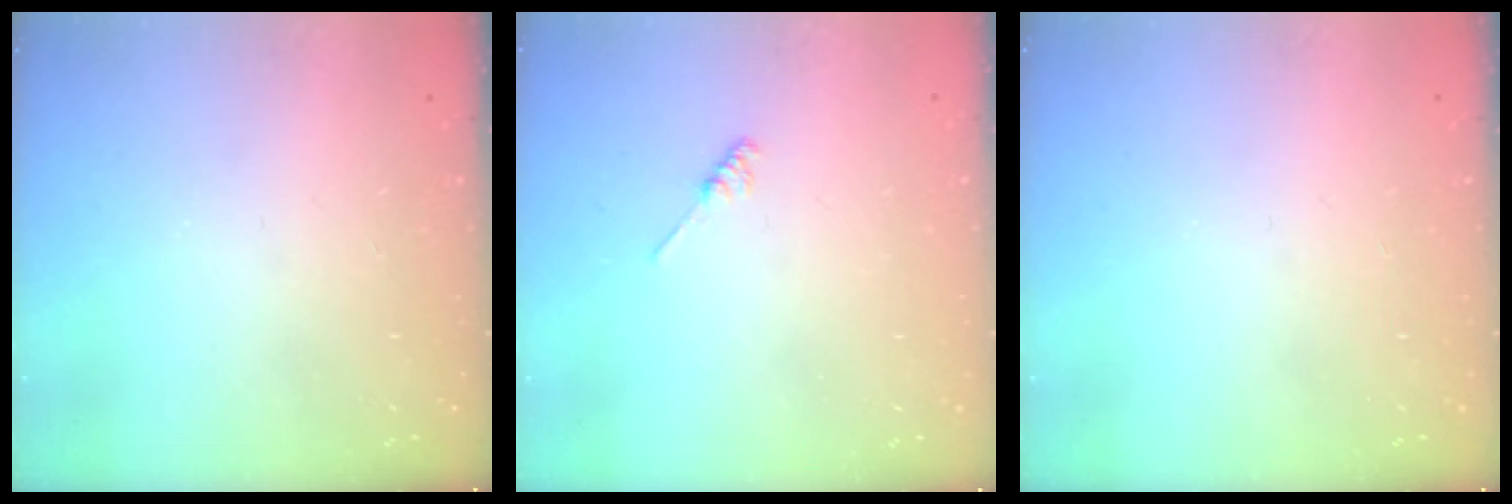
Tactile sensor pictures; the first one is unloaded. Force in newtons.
{"total": 1.8, "press": 1.7, "slide": 0.4}
{"total": 0.0}